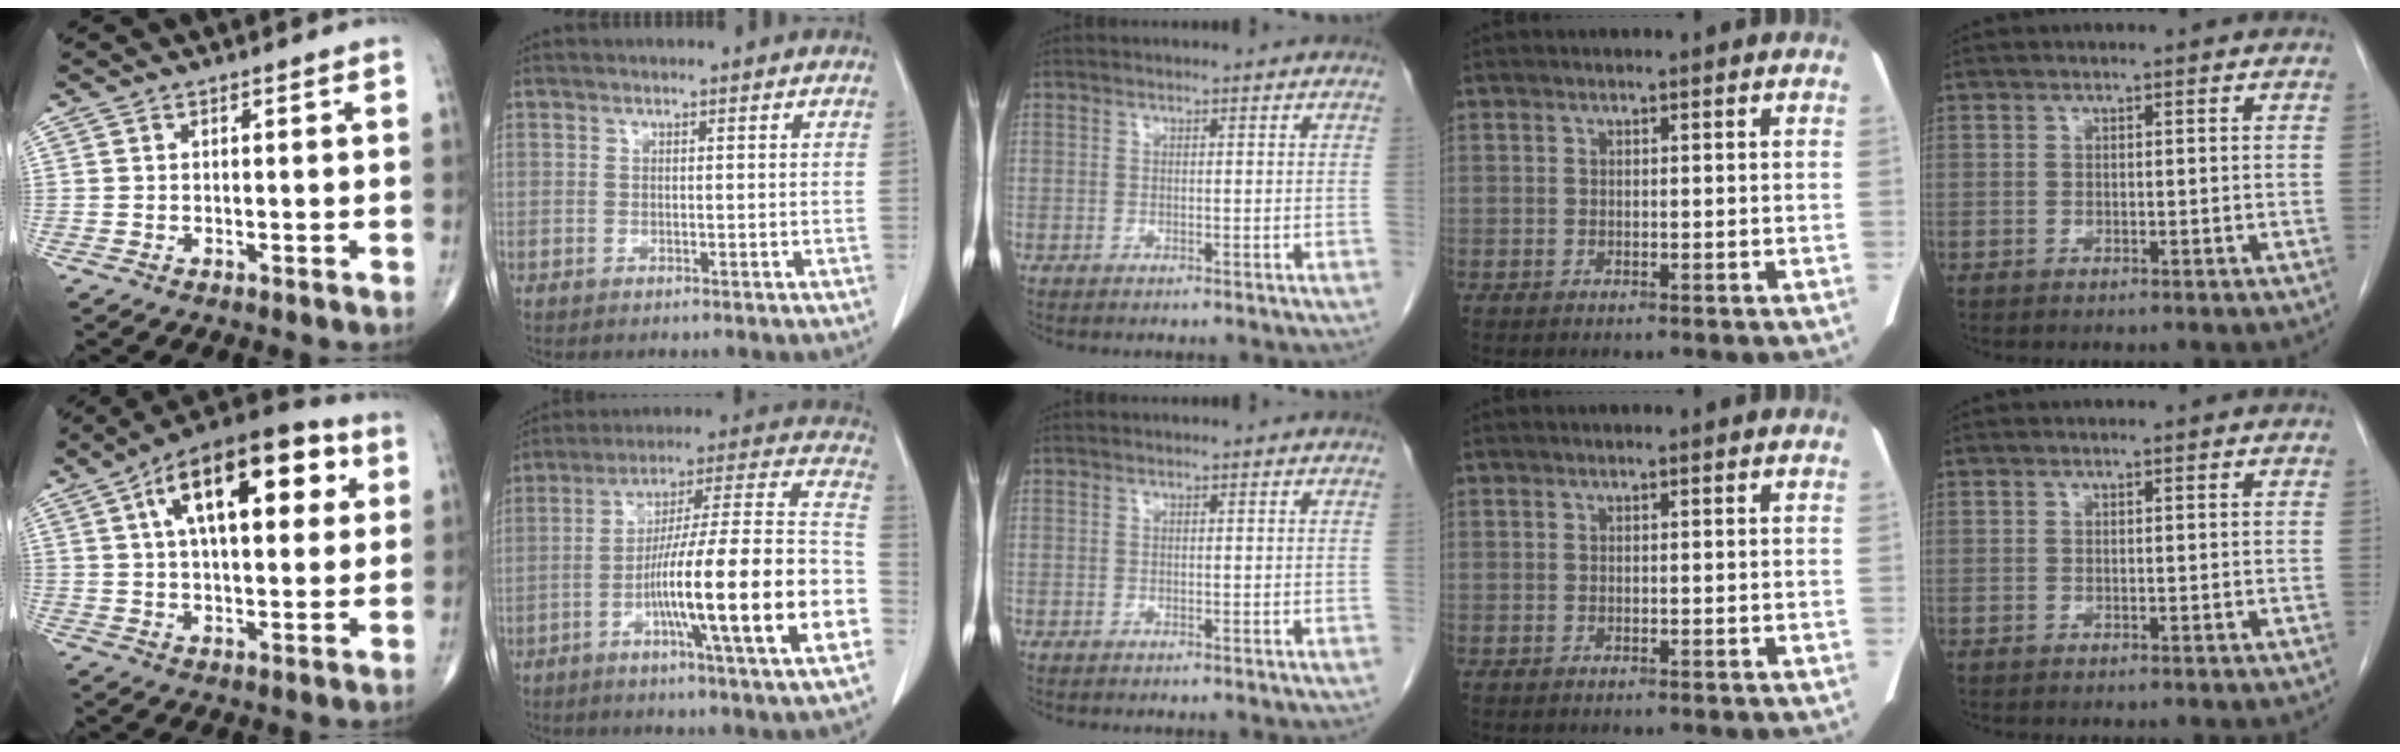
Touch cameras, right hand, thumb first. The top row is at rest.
{"thumb": {"total": 21.2, "force": [6.9, 9.7, 17.6], "torque": [-0.252, 0.014, 0.101]}, "index": {"total": 23.2, "force": [-7.2, 0.0, 22.0], "torque": [-0.298, 0.000, -0.119]}}